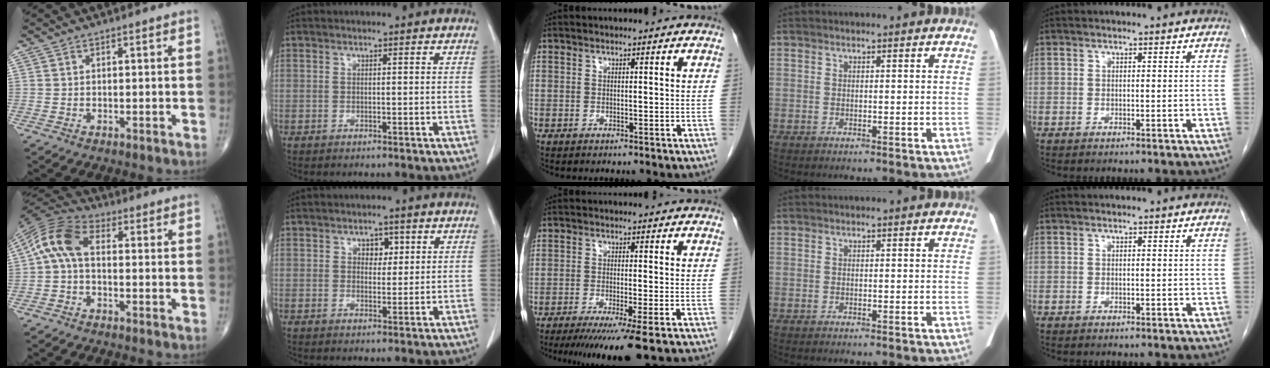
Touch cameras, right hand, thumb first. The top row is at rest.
{"thumb": {"total": 9.2, "force": [0.1, 5.3, 7.5], "torque": [-0.148, 0.027, -0.013]}, "index": {"total": 2.6, "force": [1.1, 1.8, 1.6], "torque": [-0.018, 0.004, 0.016]}, "middle": {"total": 8.8, "force": [-6.1, -0.5, 6.4], "torque": [-0.093, -0.024, -0.094]}}